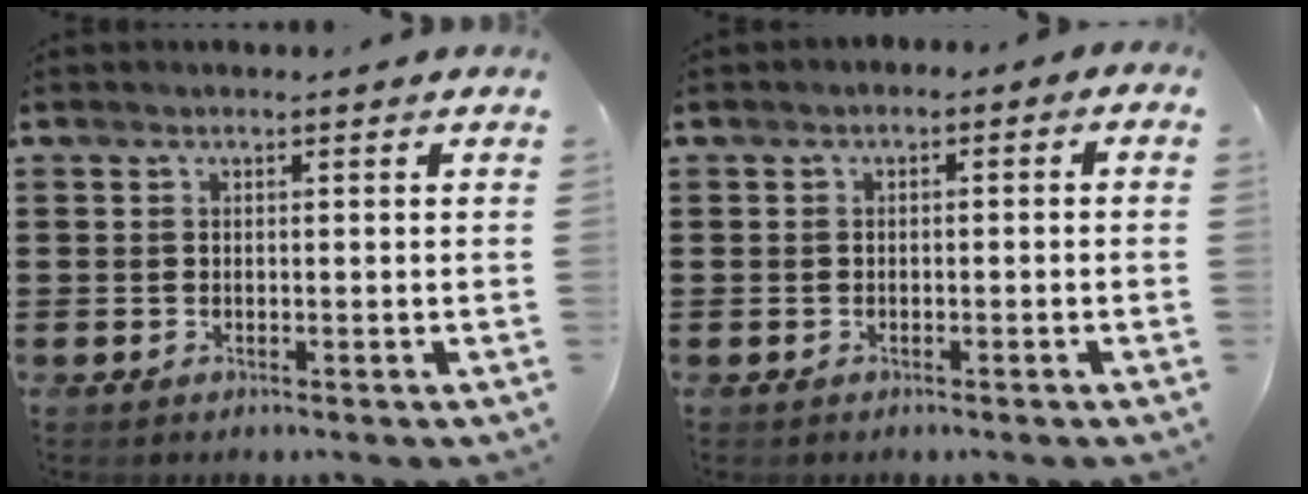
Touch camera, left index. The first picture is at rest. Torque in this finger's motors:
{"motor_torque": [1.87, -0.26, 0.44, 0.14]}